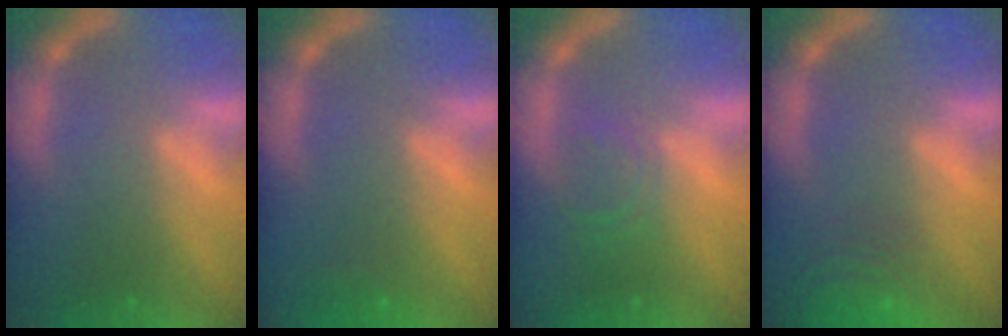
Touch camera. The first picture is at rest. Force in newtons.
{"total": 1.4}
{"total": 3.0}
{"total": 9.5}